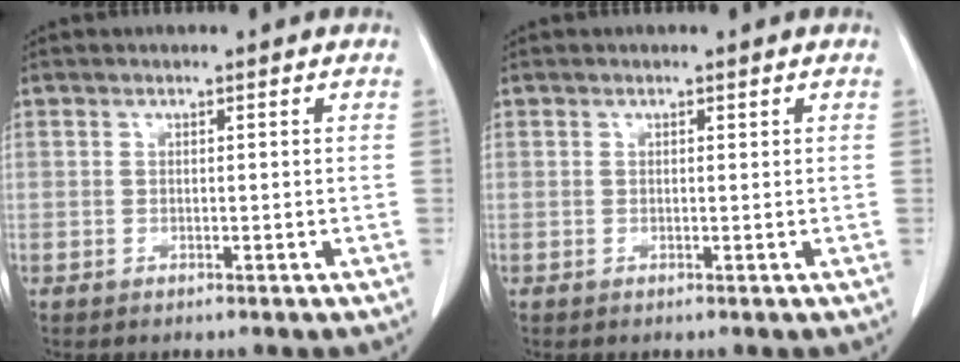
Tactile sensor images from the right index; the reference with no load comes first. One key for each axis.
{"total": 0.0}